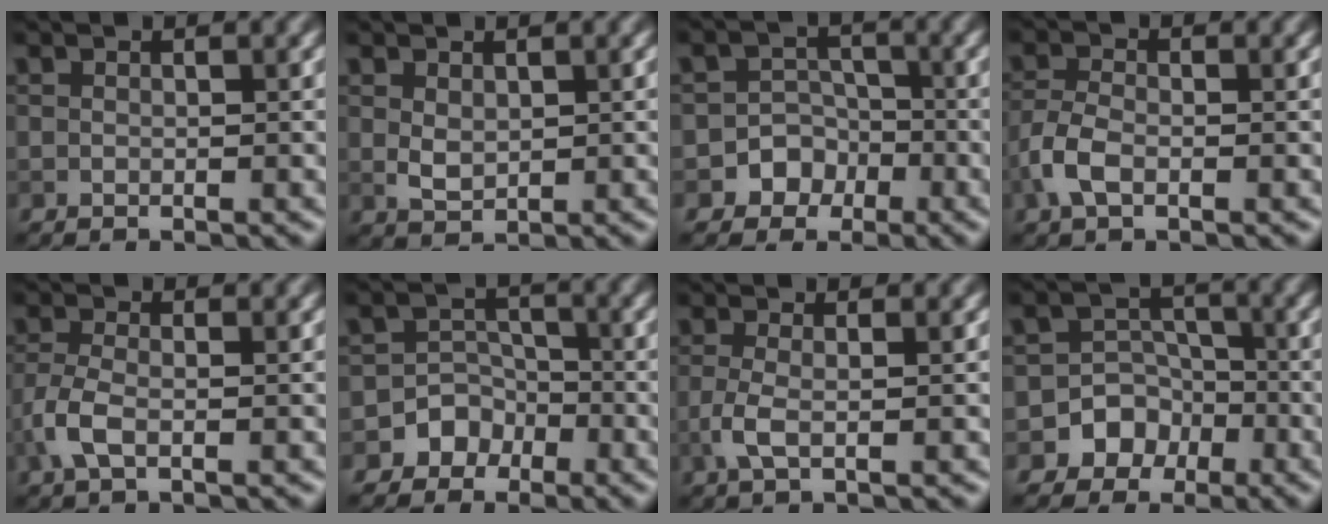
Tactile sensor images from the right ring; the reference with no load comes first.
{"total": 1.7, "force": [0.4, 1.2, 1.2], "torque": [-0.025, -0.002, 0.013]}
{"total": 3.9, "force": [-2.0, 3.3, 0.4], "torque": [0.033, 0.009, -0.048]}
{"total": 2.9, "force": [-1.2, 1.5, 2.2], "torque": [-0.051, 0.001, -0.034]}
{"total": 2.8, "force": [-1.1, 1.2, 2.4], "torque": [-0.060, -0.001, -0.029]}
{"total": 3.6, "force": [-2.1, 2.9, 0.2], "torque": [0.039, 0.013, -0.049]}
{"total": 2.1, "force": [-0.5, 0.6, 2.0], "torque": [-0.046, -0.001, -0.015]}
{"total": 5.4, "force": [-2.7, 4.6, 0.6], "torque": [0.030, 0.003, -0.069]}